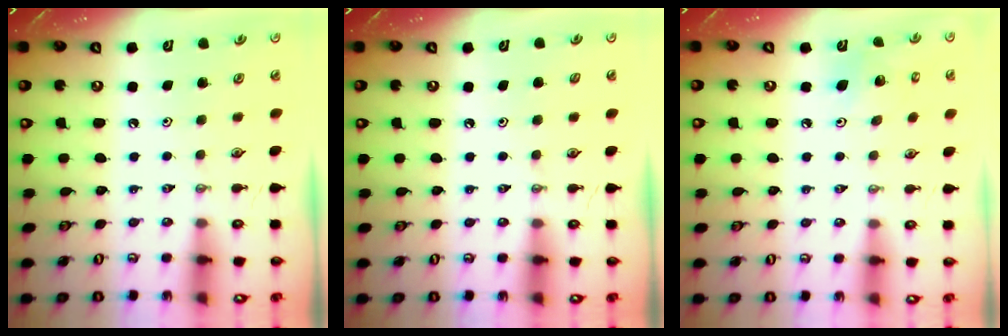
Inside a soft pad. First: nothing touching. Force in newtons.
{"total": 1.4, "press": 0.2, "slide": 1.4}
{"total": 6.6, "press": 6.3, "slide": 2.2}